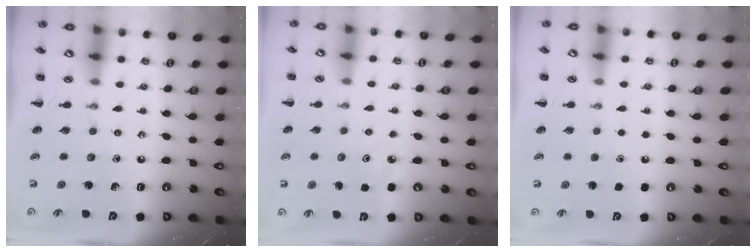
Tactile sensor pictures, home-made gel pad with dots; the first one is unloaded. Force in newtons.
{"total": 4.6, "press": 4.4, "slide": 1.3}
{"total": 1.6, "press": 1.6, "slide": 0.1}